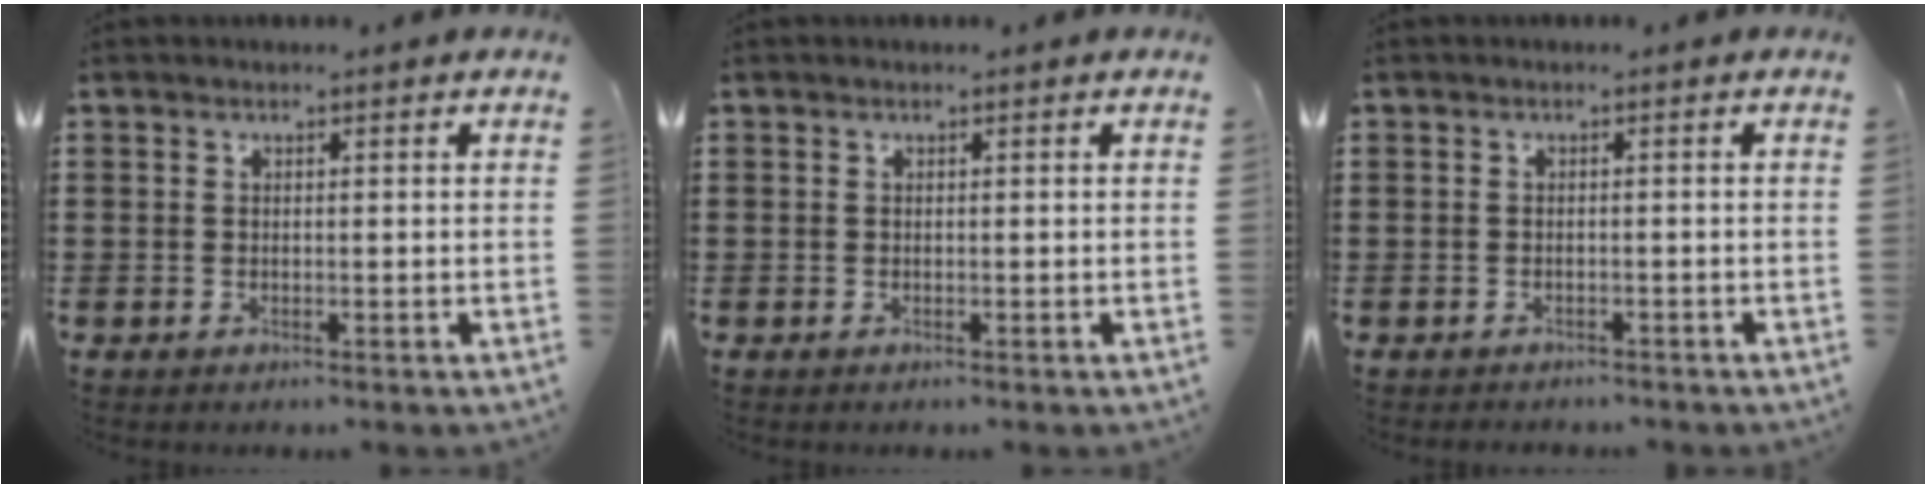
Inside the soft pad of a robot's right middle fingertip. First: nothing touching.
{"total": 0.0}
{"total": 0.9, "force": [-0.9, 0.1, 0.0], "torque": [-0.002, 0.001, -0.020]}